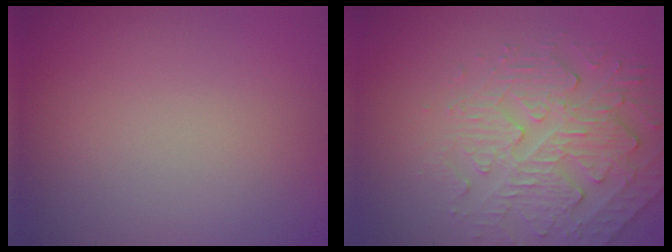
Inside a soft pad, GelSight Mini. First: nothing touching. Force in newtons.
{"total": 4.9, "press": 3.7, "slide": 3.2}